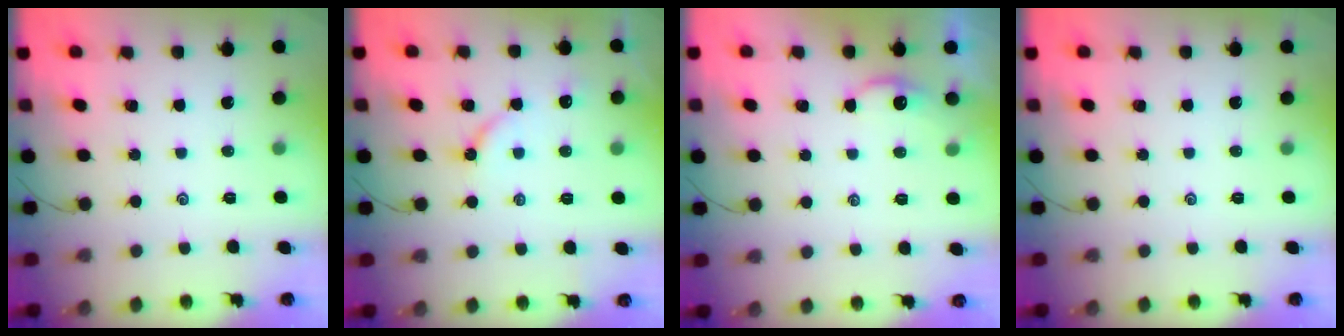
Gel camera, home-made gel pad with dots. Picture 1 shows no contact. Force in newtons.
{"total": 4.9, "press": 4.9, "slide": 0.8}
{"total": 2.6, "press": 2.6, "slide": 0.3}
{"total": 0.0}